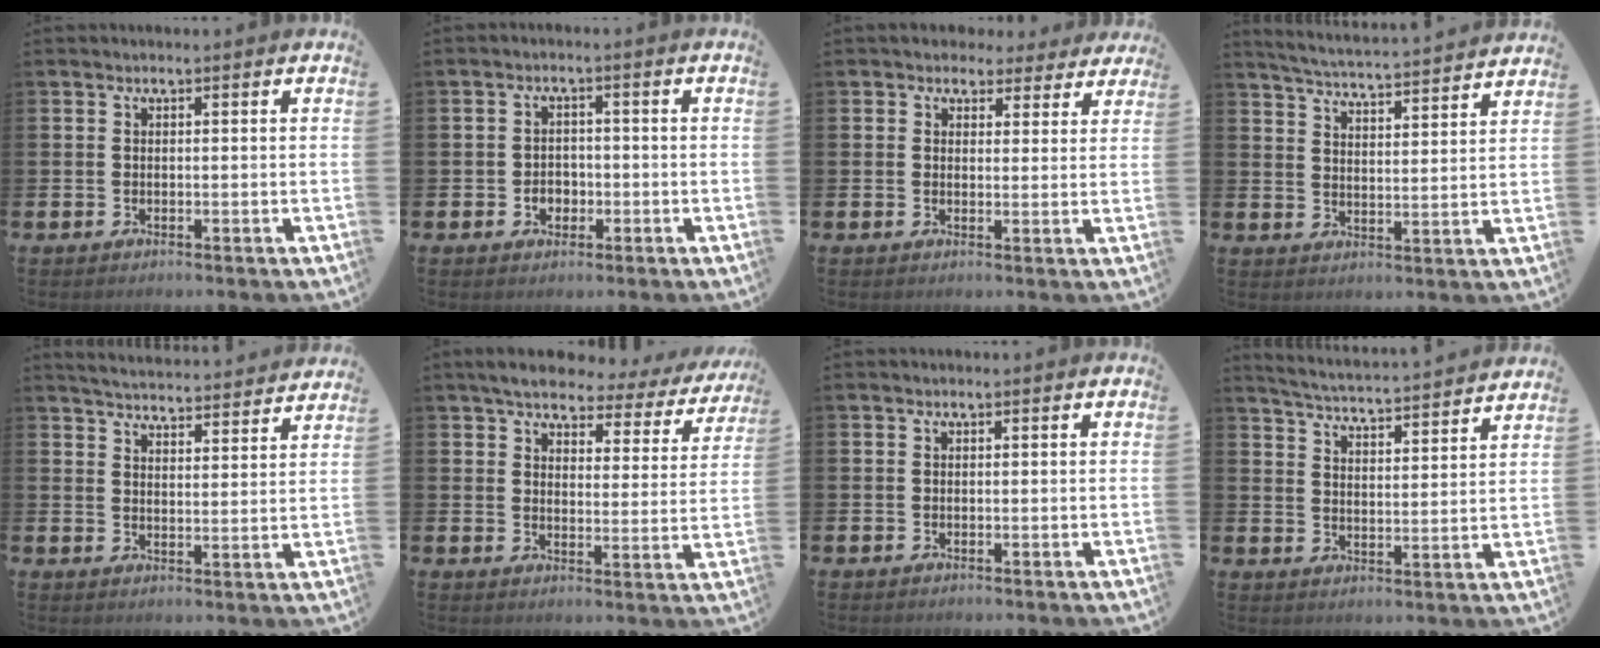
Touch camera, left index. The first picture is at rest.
{"total": 2.4, "force": [-0.9, 2.0, 1.0], "torque": [-0.013, 0.000, -0.024]}
{"total": 3.4, "force": [2.8, 1.9, 0.2], "torque": [-0.005, -0.015, 0.046]}
{"total": 4.8, "force": [4.8, -0.3, 0.5], "torque": [-0.032, -0.042, 0.081]}
{"total": 4.7, "force": [4.7, 0.2, 0.3], "torque": [-0.017, -0.042, 0.080]}
{"total": 4.4, "force": [3.9, 1.5, 1.4], "torque": [-0.044, -0.027, 0.059]}
{"total": 0.0}
{"total": 4.6, "force": [4.6, -0.3, 0.7], "torque": [-0.034, -0.042, 0.075]}